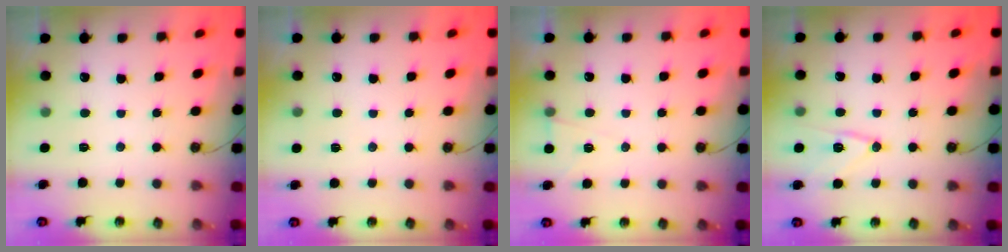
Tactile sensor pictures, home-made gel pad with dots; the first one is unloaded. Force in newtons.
{"total": 4.9, "press": 2.7, "slide": 4.1}
{"total": 5.8, "press": 3.7, "slide": 4.5}
{"total": 11.5, "press": 11.3, "slide": 2.2}